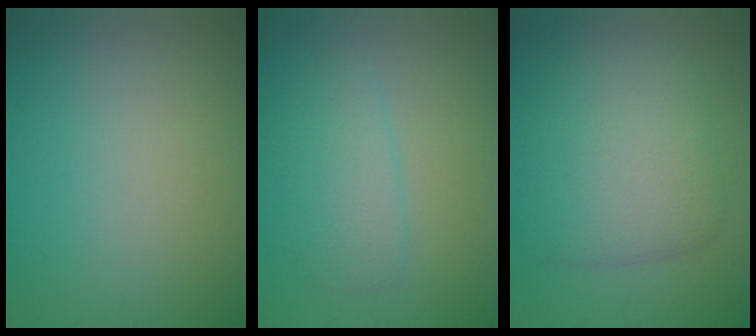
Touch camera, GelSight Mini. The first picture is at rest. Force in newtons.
{"total": 3.0, "press": 3.0, "slide": 0.2}
{"total": 6.4, "press": 6.3, "slide": 0.4}